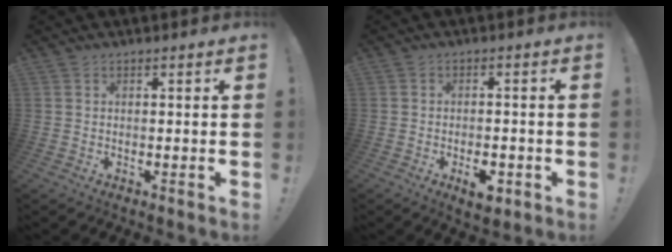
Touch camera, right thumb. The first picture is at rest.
{"total": 5.7, "force": [-2.7, 2.5, 4.4], "torque": [-0.054, 0.003, -0.042]}